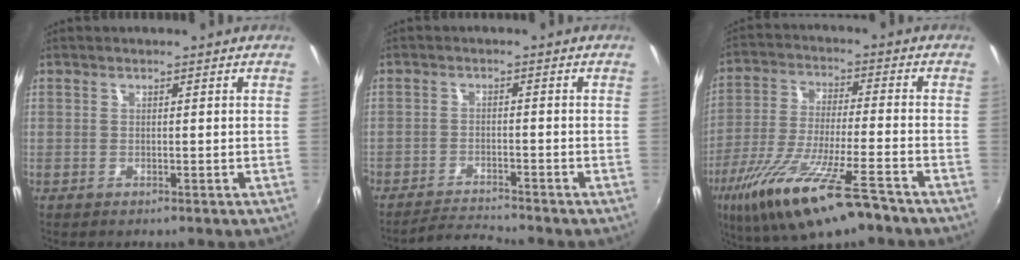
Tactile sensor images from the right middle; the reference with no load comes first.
{"total": 4.5, "force": [-4.4, -0.6, 0.4], "torque": [-0.032, -0.003, -0.082]}
{"total": 18.6, "force": [-11.8, 3.2, 13.9], "torque": [-0.272, -0.058, -0.212]}